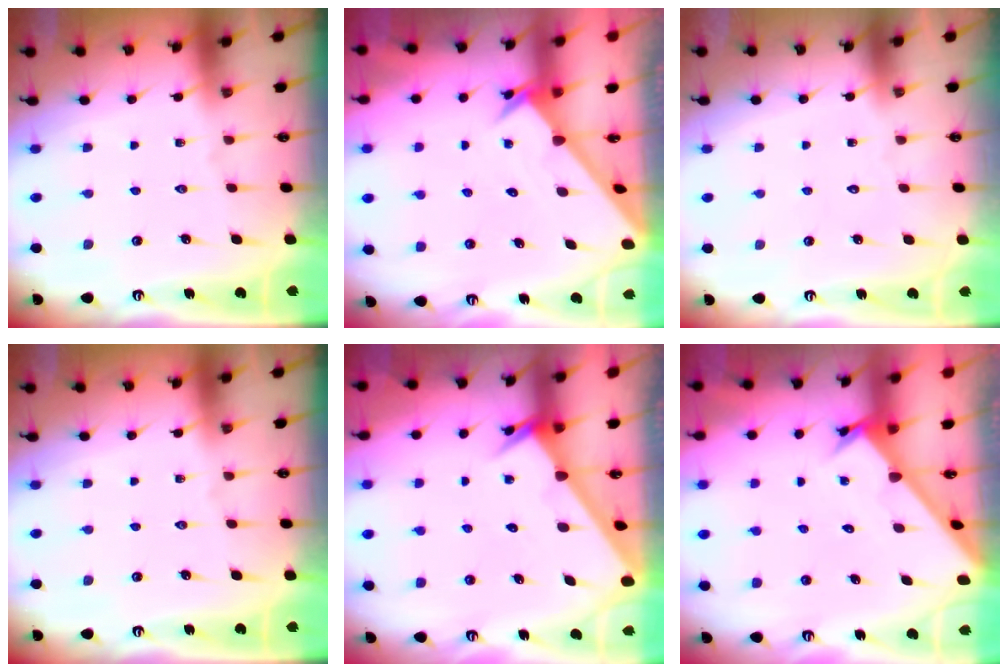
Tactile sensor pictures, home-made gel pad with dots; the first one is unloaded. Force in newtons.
{"total": 2.2, "press": 2.2, "slide": 0.1}
{"total": 1.7, "press": 1.6, "slide": 0.2}
{"total": 0.0}
{"total": 2.5, "press": 2.5, "slide": 0.1}
{"total": 2.6, "press": 2.6, "slide": 0.3}